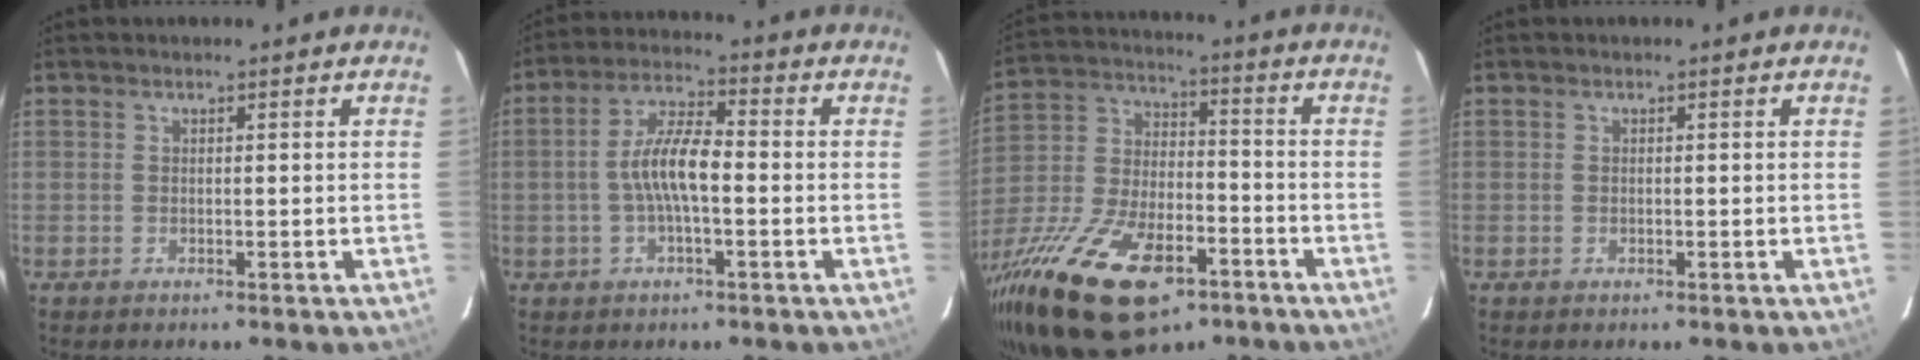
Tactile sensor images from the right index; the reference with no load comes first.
{"total": 8.0, "force": [-1.4, 2.2, 7.5], "torque": [-0.151, 0.013, -0.026]}
{"total": 27.8, "force": [-15.7, 12.9, 19.0], "torque": [-0.391, -0.040, -0.258]}
{"total": 0.0}